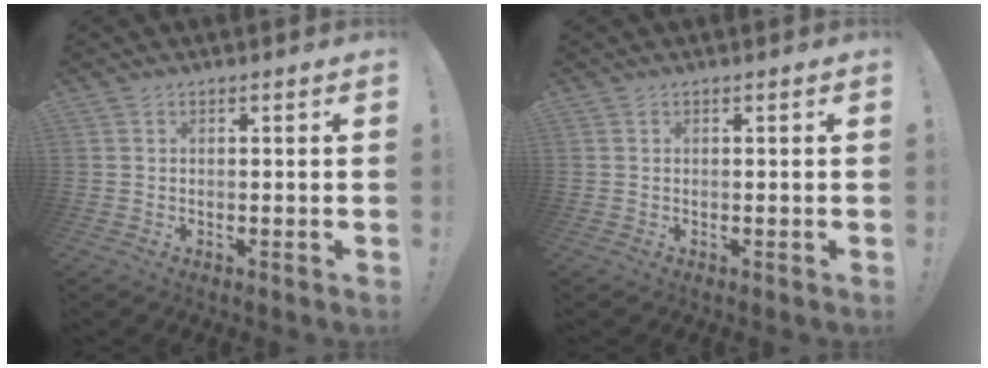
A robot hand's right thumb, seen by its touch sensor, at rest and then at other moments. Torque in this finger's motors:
{"motor_torque": [0.00, 0.00, 0.00, 0.00, 0.00]}